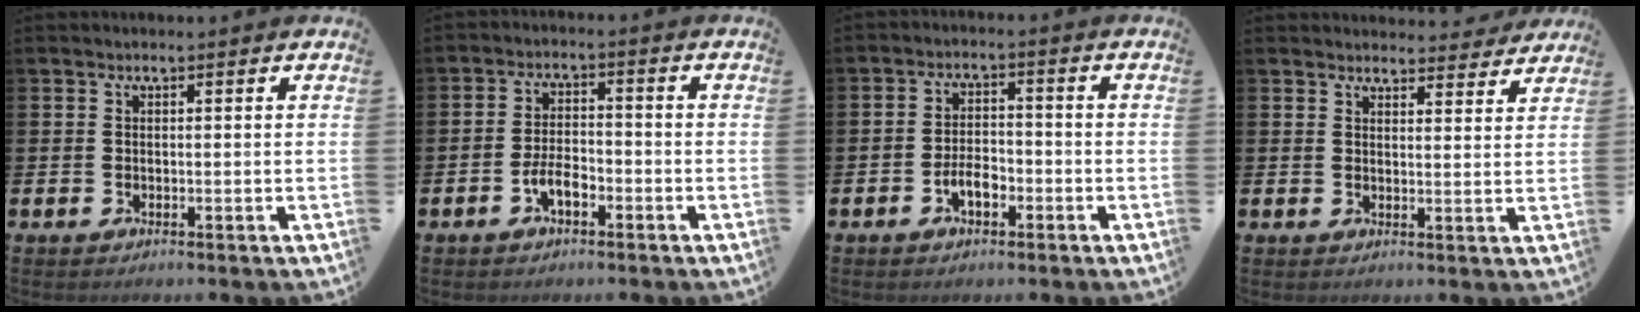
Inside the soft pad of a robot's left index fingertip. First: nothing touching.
{"total": 3.5, "force": [-1.8, 1.5, 2.7], "torque": [-0.050, 0.009, -0.033]}
{"total": 3.5, "force": [-1.6, 1.7, 2.6], "torque": [-0.048, 0.009, -0.030]}
{"total": 3.6, "force": [3.6, 0.6, -0.1], "torque": [0.008, -0.026, 0.063]}